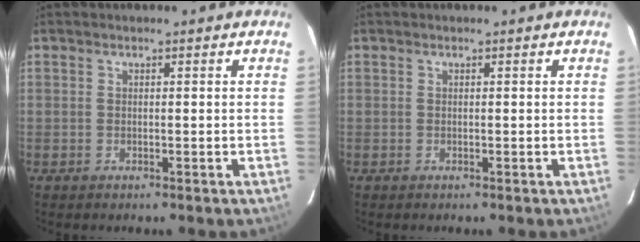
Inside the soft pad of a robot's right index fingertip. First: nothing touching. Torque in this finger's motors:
{"motor_torque": [0.00, 0.00, 0.01, 0.00]}